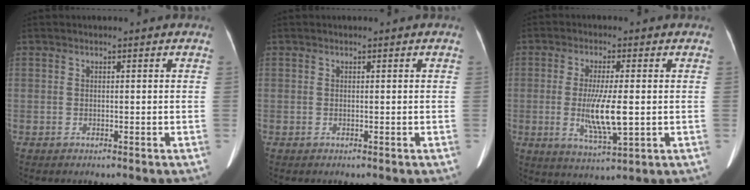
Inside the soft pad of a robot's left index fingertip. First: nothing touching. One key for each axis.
{"total": 0.0}
{"total": 8.0, "fx": -0.6, "fy": 1.2, "fz": 7.9, "tx": -0.156, "ty": -0.020, "tz": -0.009}